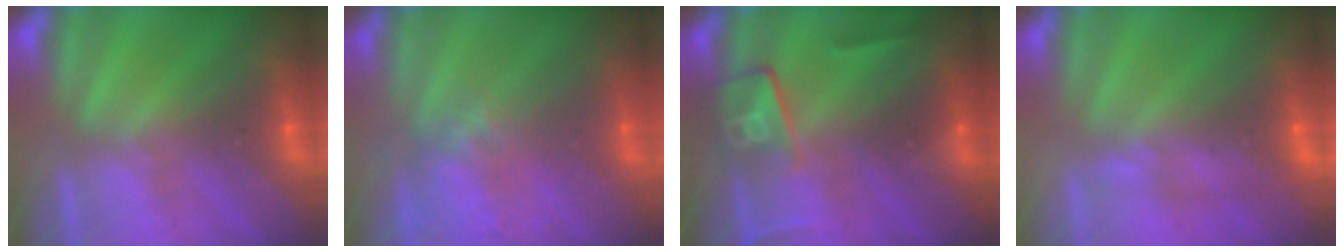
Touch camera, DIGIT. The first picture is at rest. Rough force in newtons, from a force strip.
{"total": 4.5}
{"total": 2.4}
{"total": 4.5}